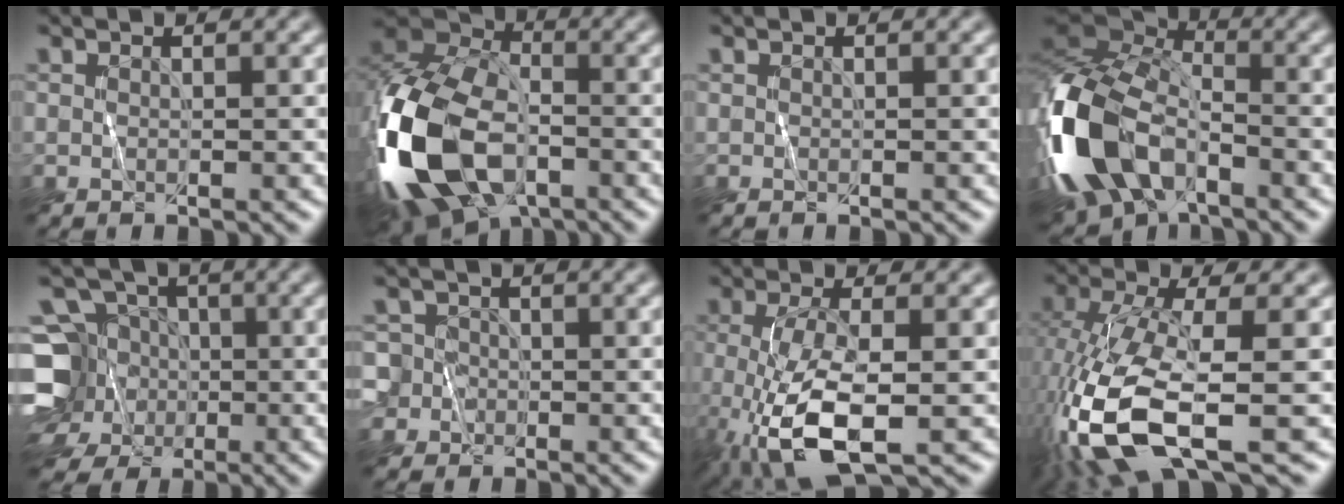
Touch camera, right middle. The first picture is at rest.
{"total": 16.0, "force": [-5.7, 9.7, 11.4], "torque": [-0.264, -0.024, -0.122]}
{"total": 0.0}
{"total": 14.5, "force": [-6.0, 8.2, 10.3], "torque": [-0.236, -0.006, -0.131]}
{"total": 11.9, "force": [-2.9, 10.6, 4.7], "torque": [-0.114, 0.002, -0.080]}
{"total": 5.0, "force": [-1.3, 4.6, 1.4], "torque": [-0.026, 0.012, -0.047]}
{"total": 6.9, "force": [-2.2, 2.2, 6.2], "torque": [-0.137, -0.007, -0.046]}
{"total": 10.6, "force": [-3.6, 4.0, 9.1], "torque": [-0.210, -0.014, -0.073]}